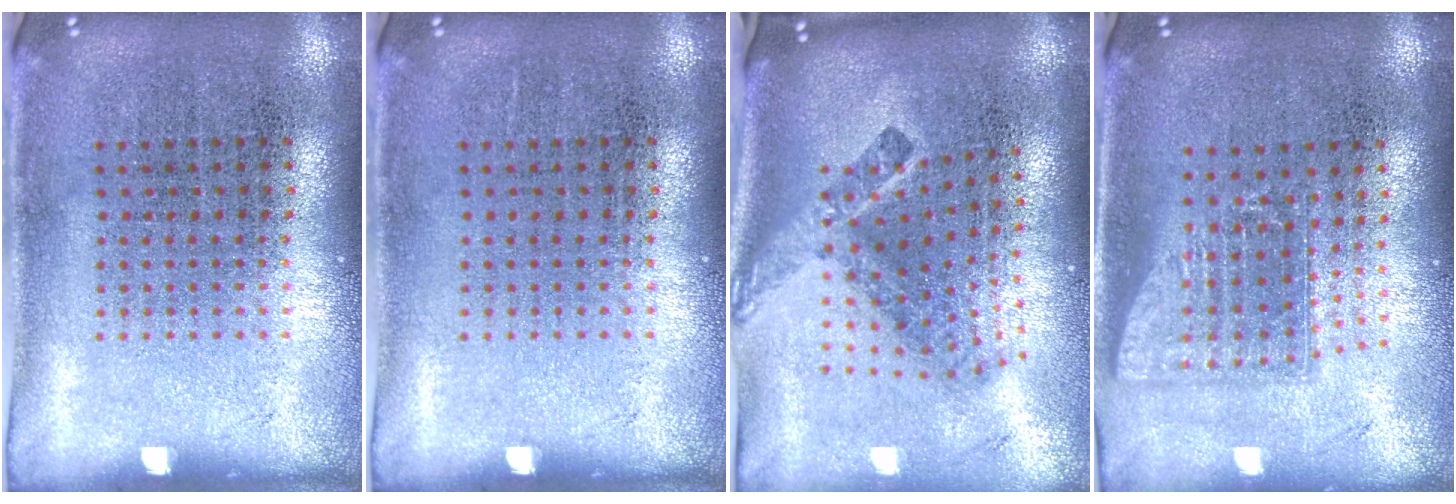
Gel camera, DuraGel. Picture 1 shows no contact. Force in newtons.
{"total": 0.0}
{"total": 2.4, "press": 1.5, "slide": 1.9}
{"total": 1.7, "press": 1.3, "slide": 1.0}